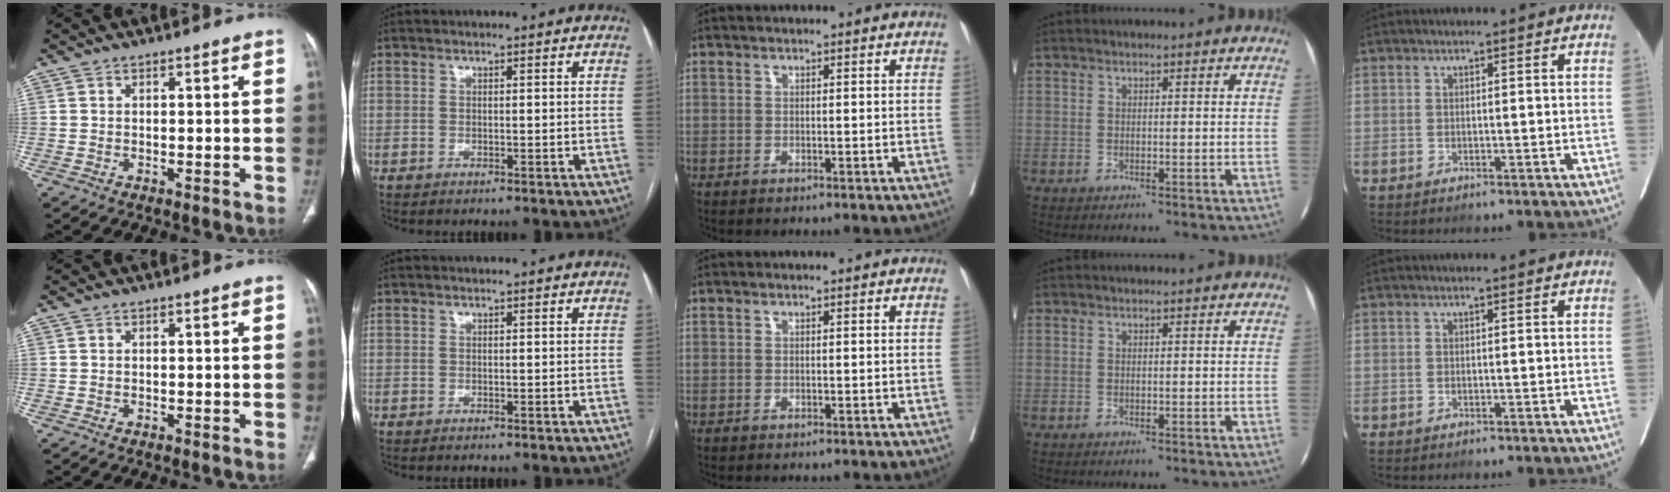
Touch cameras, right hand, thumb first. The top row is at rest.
{}